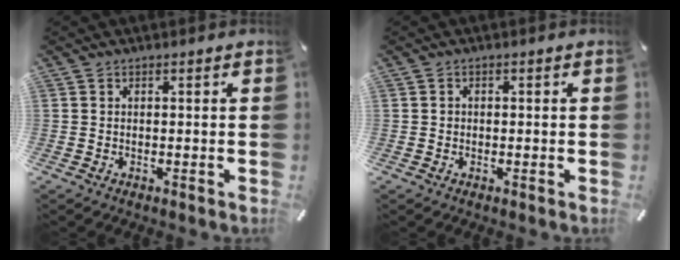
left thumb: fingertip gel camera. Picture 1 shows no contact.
{"total": 0.8, "force": [-0.2, 0.7, 0.3], "torque": [-0.006, 0.005, -0.005]}